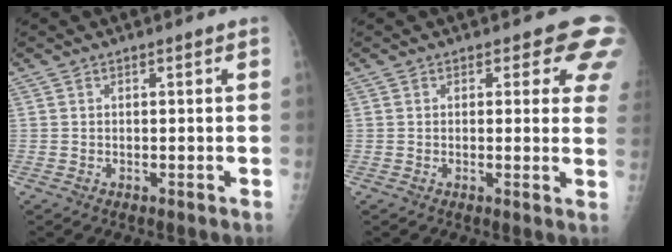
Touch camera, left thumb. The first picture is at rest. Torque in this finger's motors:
{"motor_torque": [1.57, 1.51, 0.82, -0.77, 0.06]}